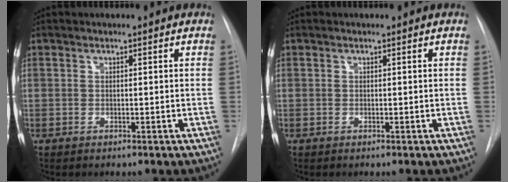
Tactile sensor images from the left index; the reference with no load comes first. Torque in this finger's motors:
{"motor_torque": [0.00, 0.00, -0.02, 0.00]}